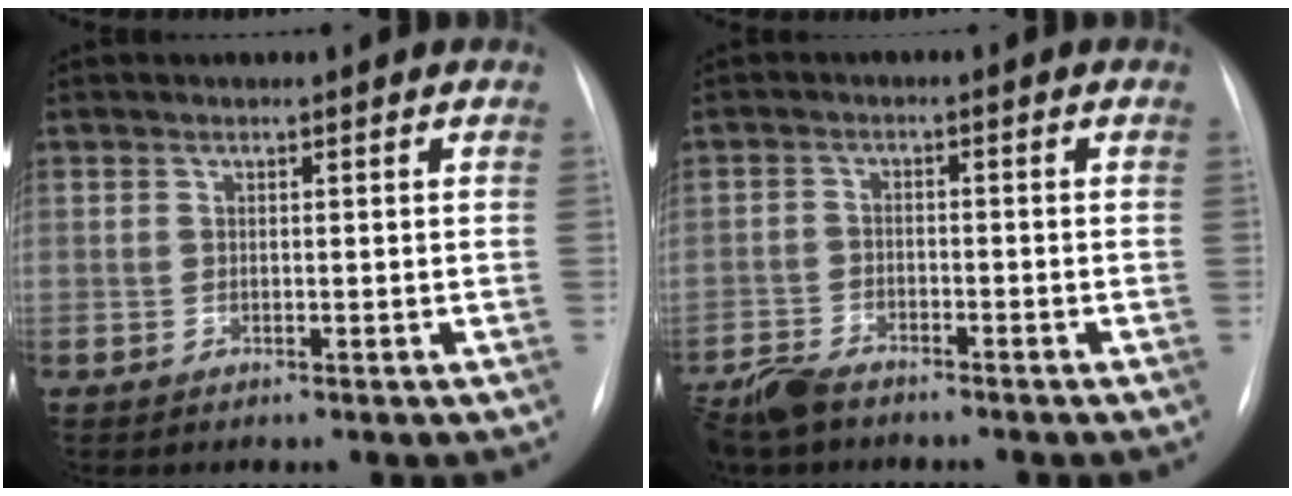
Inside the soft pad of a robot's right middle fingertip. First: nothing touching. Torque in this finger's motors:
{"motor_torque": [-0.04, -0.32, 0.16, 0.02]}